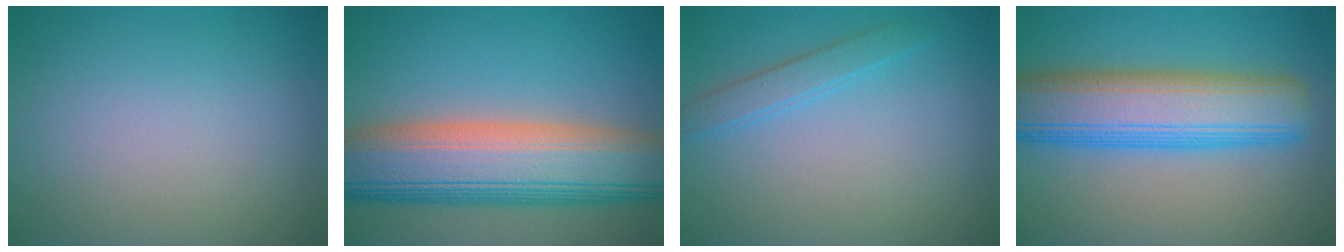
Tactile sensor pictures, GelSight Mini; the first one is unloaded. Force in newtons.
{"total": 13.0, "press": 13.0, "slide": 0.5}
{"total": 2.0, "press": 2.0, "slide": 0.1}
{"total": 10.0, "press": 10.0, "slide": 0.3}